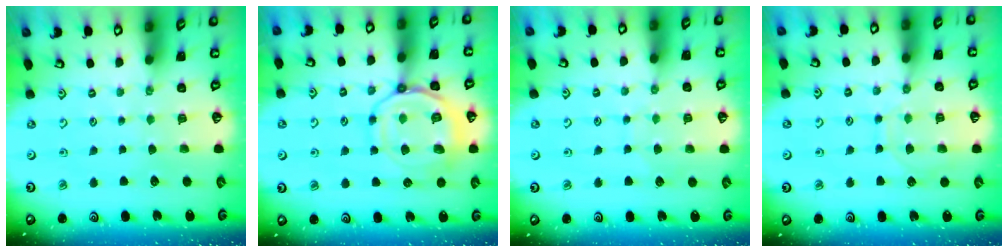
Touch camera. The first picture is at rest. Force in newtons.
{"total": 14.2, "press": 14.1, "slide": 1.6}
{"total": 5.0, "press": 4.9, "slide": 0.4}
{"total": 8.6, "press": 8.6, "slide": 0.6}